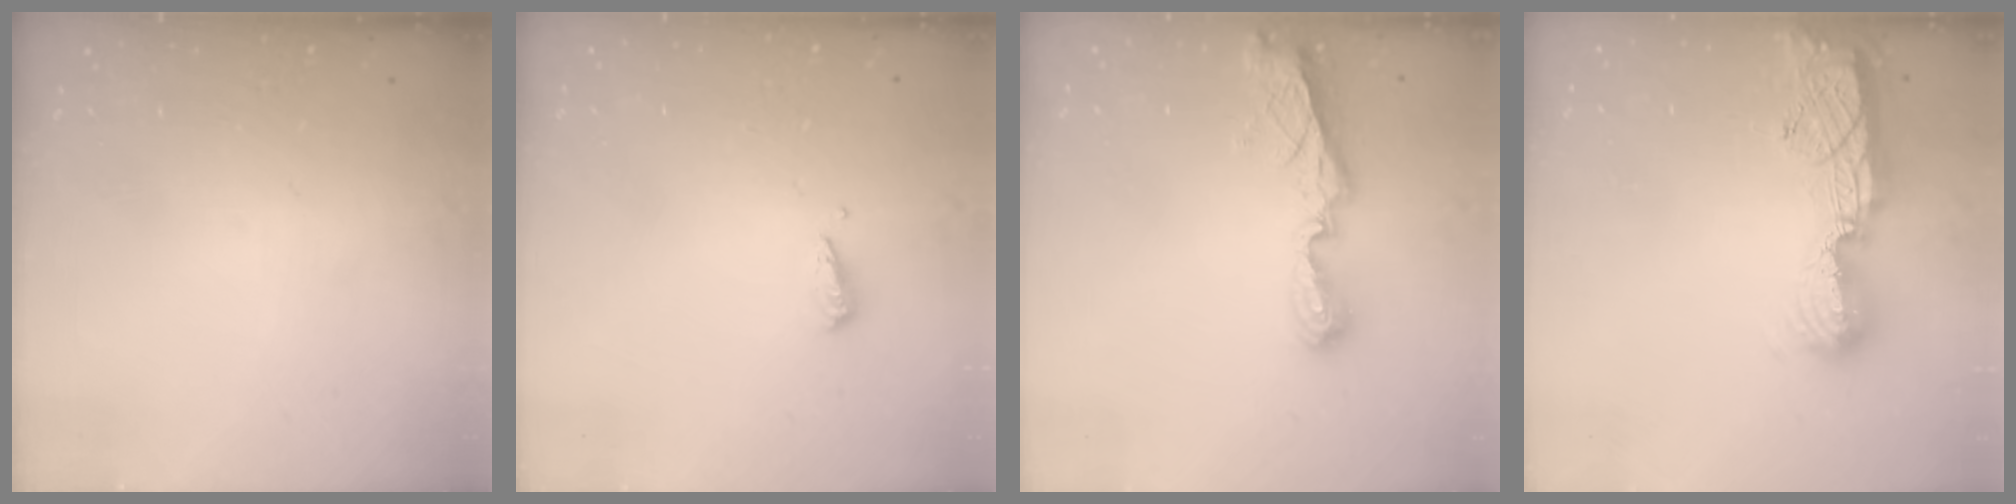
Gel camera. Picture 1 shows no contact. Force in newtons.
{"total": 2.9, "press": 2.9, "slide": 0.4}
{"total": 8.5, "press": 8.5, "slide": 0.8}
{"total": 12.5, "press": 12.4, "slide": 1.0}